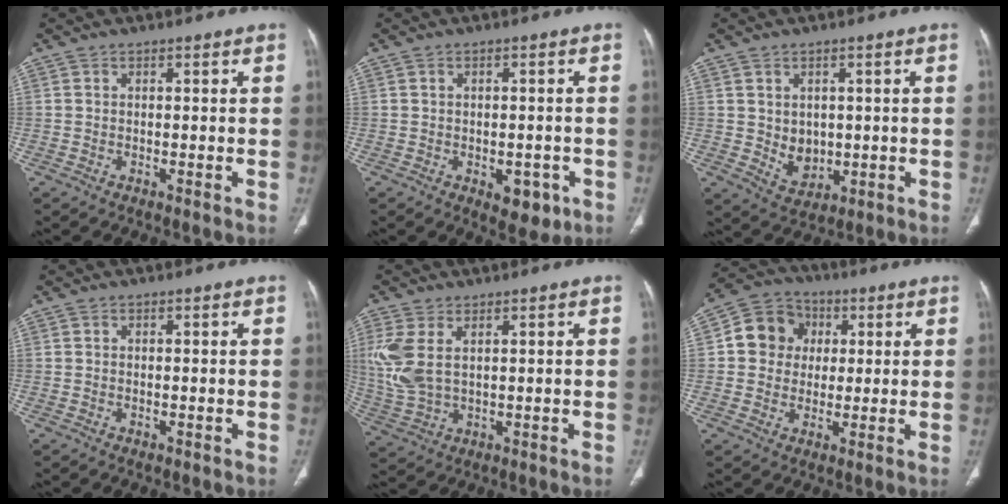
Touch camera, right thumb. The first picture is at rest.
{"total": 5.4, "force": [-2.1, 3.2, 3.9], "torque": [-0.025, 0.005, -0.016]}
{"total": 5.4, "force": [0.2, 4.4, 3.2], "torque": [-0.030, -0.012, 0.022]}
{"total": 0.0}
{"total": 8.7, "force": [2.4, 4.8, 6.8], "torque": [-0.179, -0.001, 0.061]}
{"total": 9.9, "force": [1.6, 9.0, 3.8], "torque": [-0.036, 0.008, 0.017]}